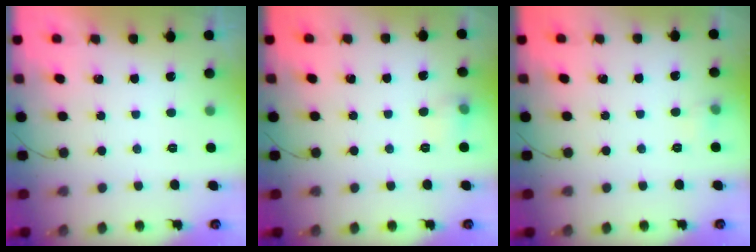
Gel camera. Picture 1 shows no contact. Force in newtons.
{"total": 6.0, "press": 5.8, "slide": 1.7}
{"total": 3.6, "press": 3.4, "slide": 1.1}